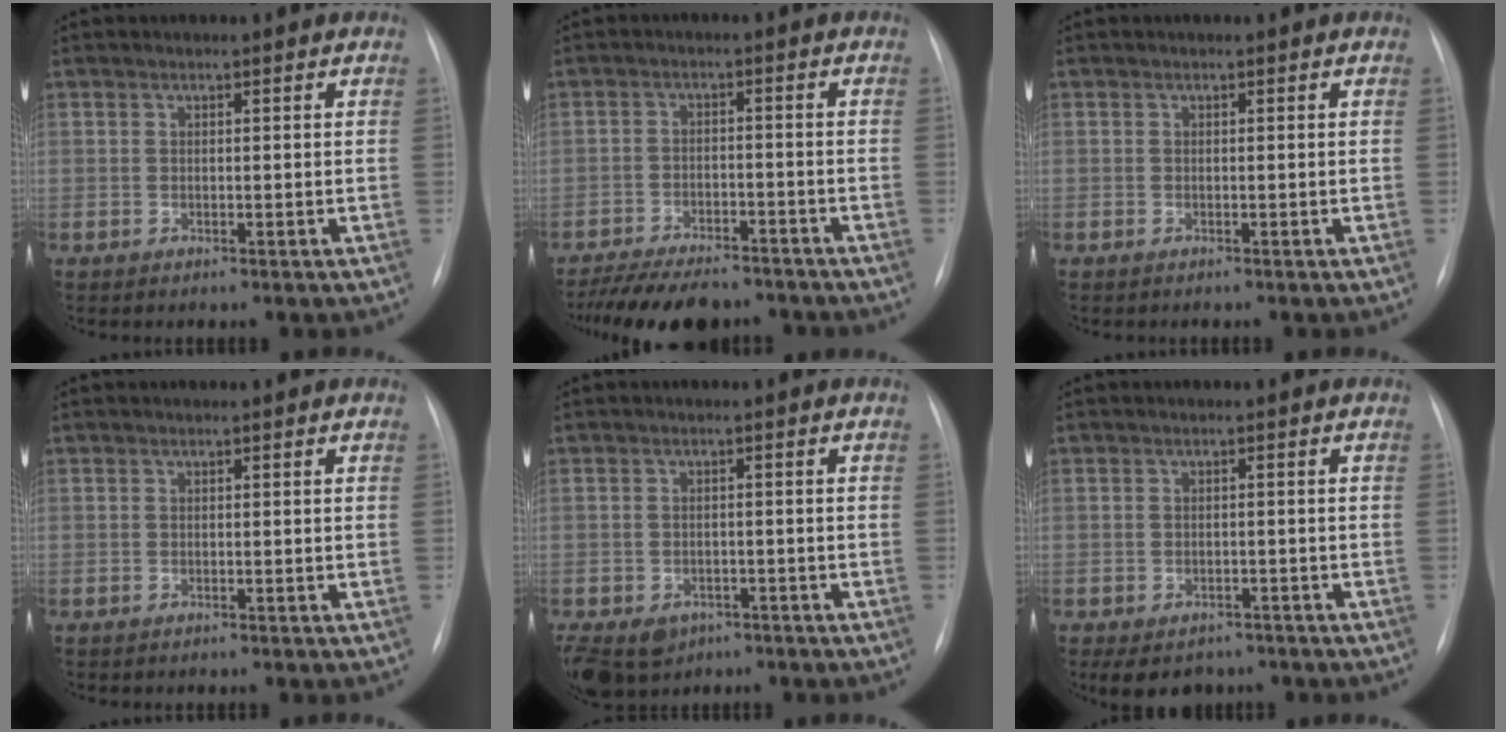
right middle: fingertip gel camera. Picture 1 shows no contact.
{"total": 12.5, "force": [-10.7, 3.8, 5.2], "torque": [-0.084, -0.003, -0.156]}
{"total": 0.0}
{"total": 0.0}
{"total": 11.9, "force": [-5.9, 9.3, 4.5], "torque": [-0.129, -0.003, -0.073]}
{"total": 7.1, "force": [-5.2, 4.2, 2.2], "torque": [-0.032, 0.006, -0.065]}